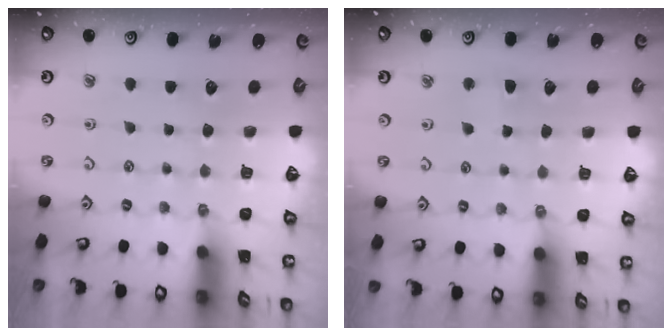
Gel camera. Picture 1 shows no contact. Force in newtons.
{"total": 2.4, "press": 2.4, "slide": 0.5}